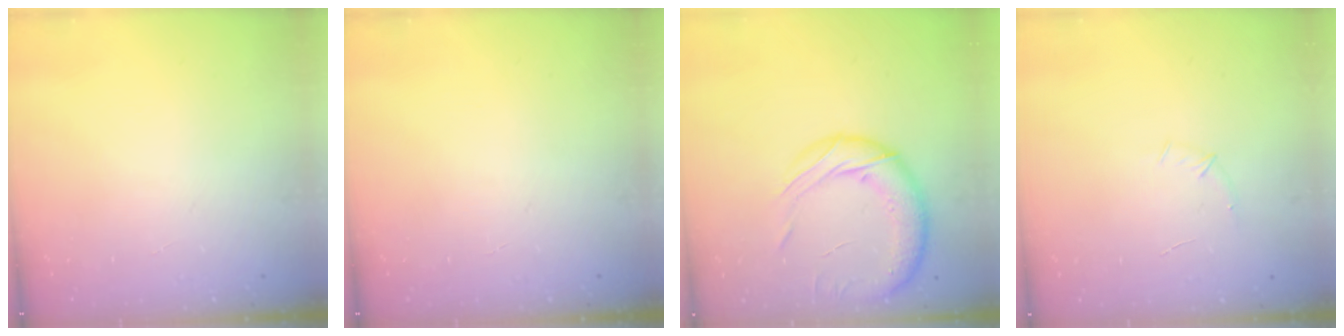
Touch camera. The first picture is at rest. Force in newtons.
{"total": 0.0}
{"total": 17.5, "press": 17.1, "slide": 3.9}
{"total": 5.0, "press": 4.8, "slide": 1.4}